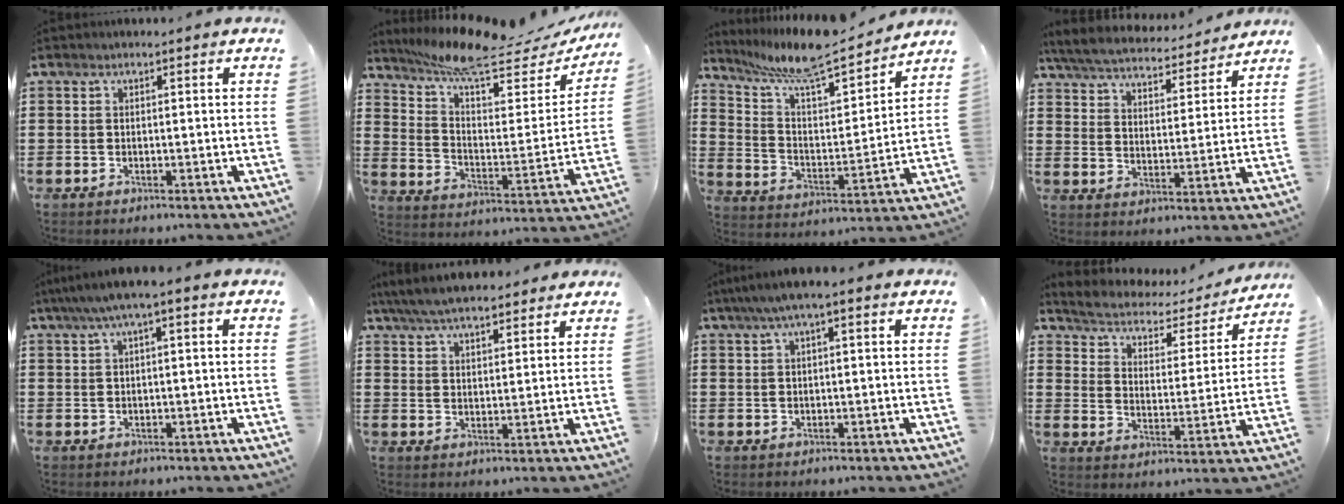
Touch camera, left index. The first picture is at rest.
{"total": 10.3, "force": [8.5, 1.3, 5.8], "torque": [-0.134, -0.055, 0.145]}
{"total": 9.8, "force": [8.8, 1.2, 4.1], "torque": [-0.115, -0.061, 0.151]}
{"total": 5.6, "force": [5.5, 0.3, 1.2], "torque": [-0.051, -0.036, 0.093]}
{"total": 2.7, "force": [0.3, 0.3, 2.7], "torque": [-0.048, 0.002, 0.002]}
{"total": 6.1, "force": [5.6, 1.1, 2.0], "torque": [-0.058, -0.012, 0.105]}
{"total": 2.7, "force": [0.9, 0.4, 2.5], "torque": [-0.048, 0.003, 0.013]}
{"total": 3.0, "force": [2.6, 1.1, 0.9], "torque": [-0.037, -0.023, 0.035]}